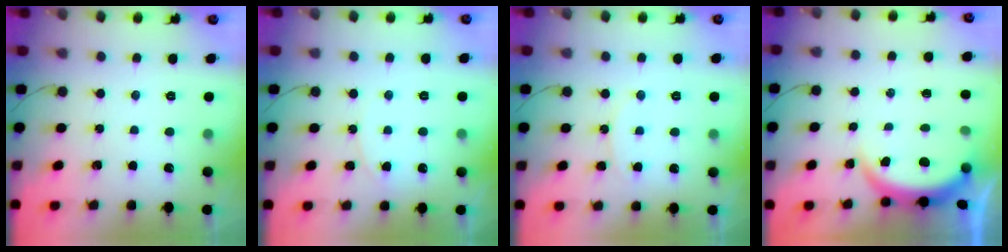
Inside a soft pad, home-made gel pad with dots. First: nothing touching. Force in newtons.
{"total": 3.9, "press": 3.9, "slide": 0.5}
{"total": 7.9, "press": 7.9, "slide": 0.8}
{"total": 3.9, "press": 3.9, "slide": 0.2}